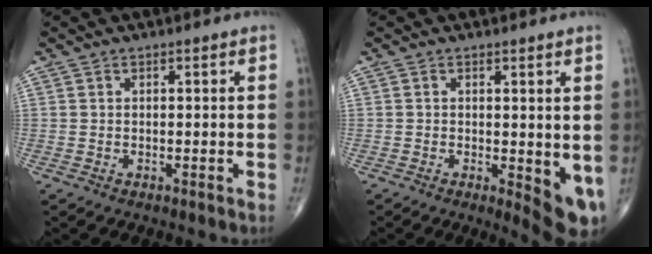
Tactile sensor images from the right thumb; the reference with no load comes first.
{"total": 6.5, "force": [-0.5, 2.3, 6.1], "torque": [-0.074, -0.016, -0.004]}